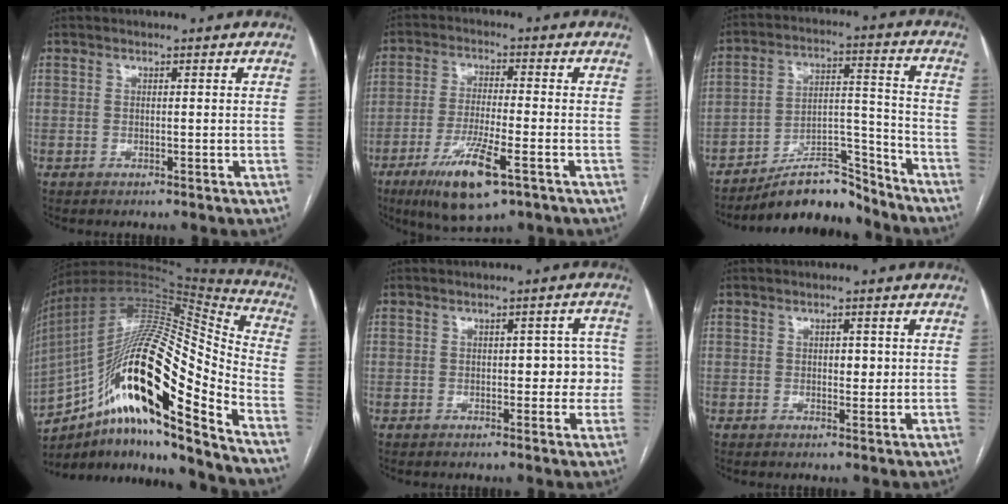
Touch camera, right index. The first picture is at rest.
{"total": 11.1, "force": [-5.8, 1.9, 9.3], "torque": [-0.178, -0.025, -0.098]}
{"total": 11.4, "force": [-10.3, 3.2, 3.6], "torque": [-0.045, 0.046, -0.174]}
{"total": 27.7, "force": [-14.2, 4.6, 23.3], "torque": [-0.399, 0.012, -0.244]}
{"total": 5.1, "force": [-0.1, 2.5, 4.4], "torque": [-0.040, 0.028, -0.001]}
{"total": 2.2, "force": [0.3, 1.3, 1.8], "torque": [-0.024, 0.002, 0.003]}